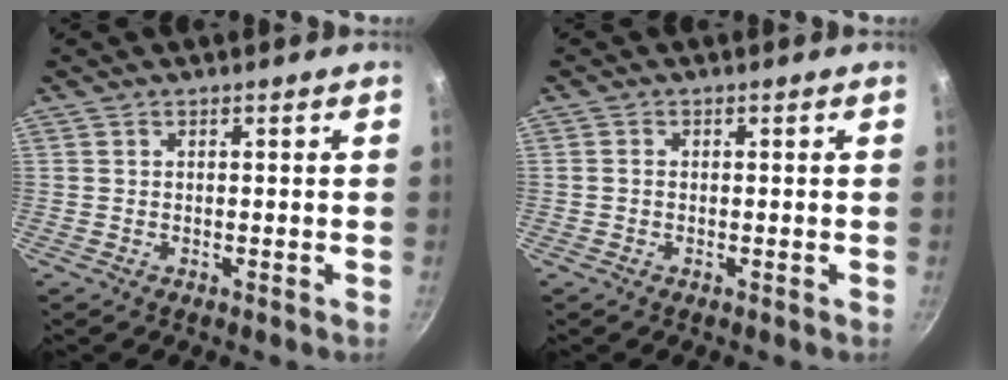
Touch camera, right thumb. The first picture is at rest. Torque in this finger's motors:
{"motor_torque": [-0.43, 0.37, -0.30, 0.12, -0.03]}